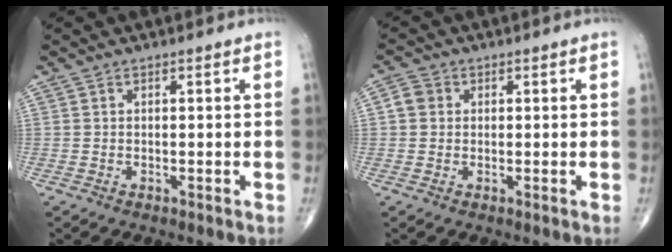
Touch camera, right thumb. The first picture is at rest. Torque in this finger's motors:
{"motor_torque": [-0.26, 0.26, 0.03, 0.01, 0.00]}